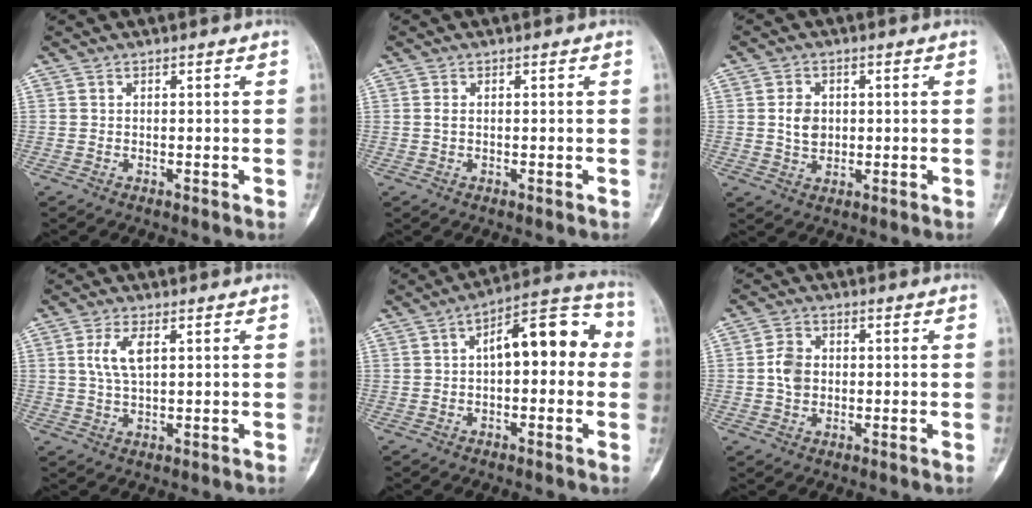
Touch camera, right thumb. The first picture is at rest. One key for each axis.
{"total": 0.8, "fx": 0.1, "fy": 0.4, "fz": 0.7, "tx": -0.018, "ty": 0.000, "tz": 0.001}
{"total": 4.5, "fx": 0.5, "fy": 3.5, "fz": 2.8, "tx": -0.032, "ty": -0.003, "tz": 0.010}
{"total": 5.1, "fx": 1.5, "fy": 2.1, "fz": 4.4, "tx": -0.093, "ty": 0.000, "tz": 0.031}
{"total": 13.9, "fx": 1.4, "fy": 6.5, "fz": 12.2, "tx": -0.142, "ty": 0.045, "tz": 0.010}
{"total": 4.8, "fx": 0.1, "fy": 3.7, "fz": 3.0, "tx": -0.048, "ty": 0.005, "tz": -0.003}